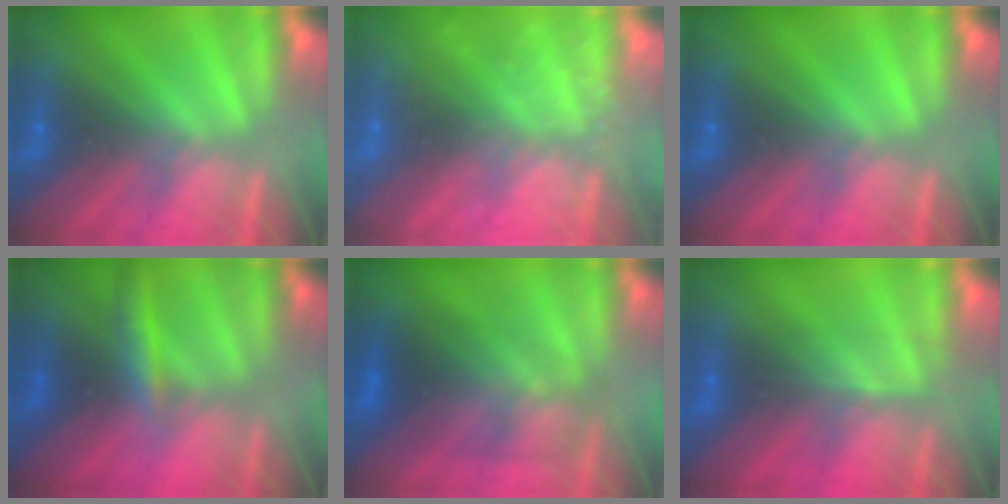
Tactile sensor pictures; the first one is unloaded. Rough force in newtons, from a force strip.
{"total": 6.7}
{"total": 0.0}
{"total": 2.9}
{"total": 3.5}
{"total": 2.4}